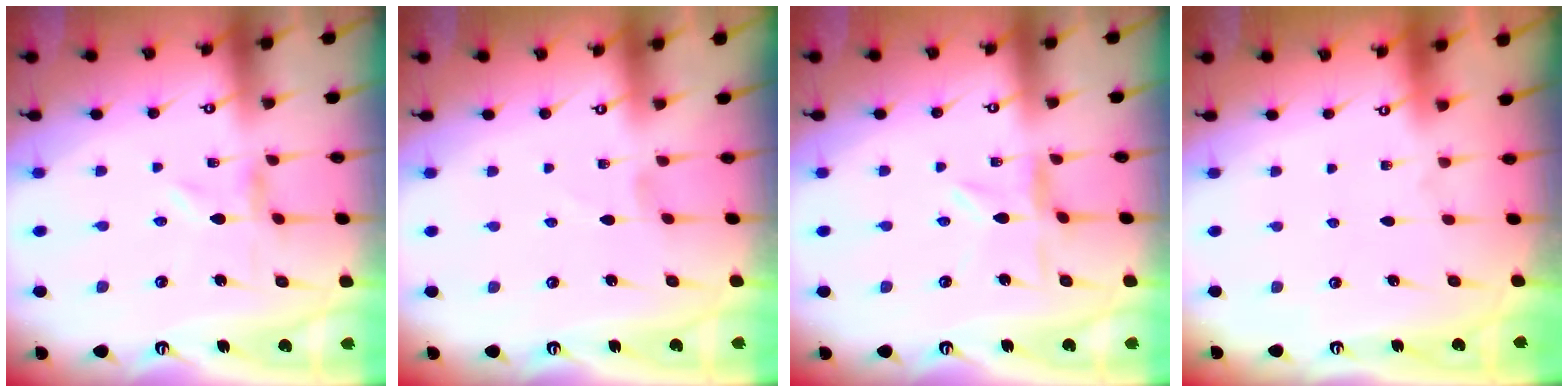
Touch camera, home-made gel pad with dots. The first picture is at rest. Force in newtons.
{"total": 0.0}
{"total": 2.4, "press": 2.4, "slide": 0.3}
{"total": 1.8, "press": 1.8, "slide": 0.2}